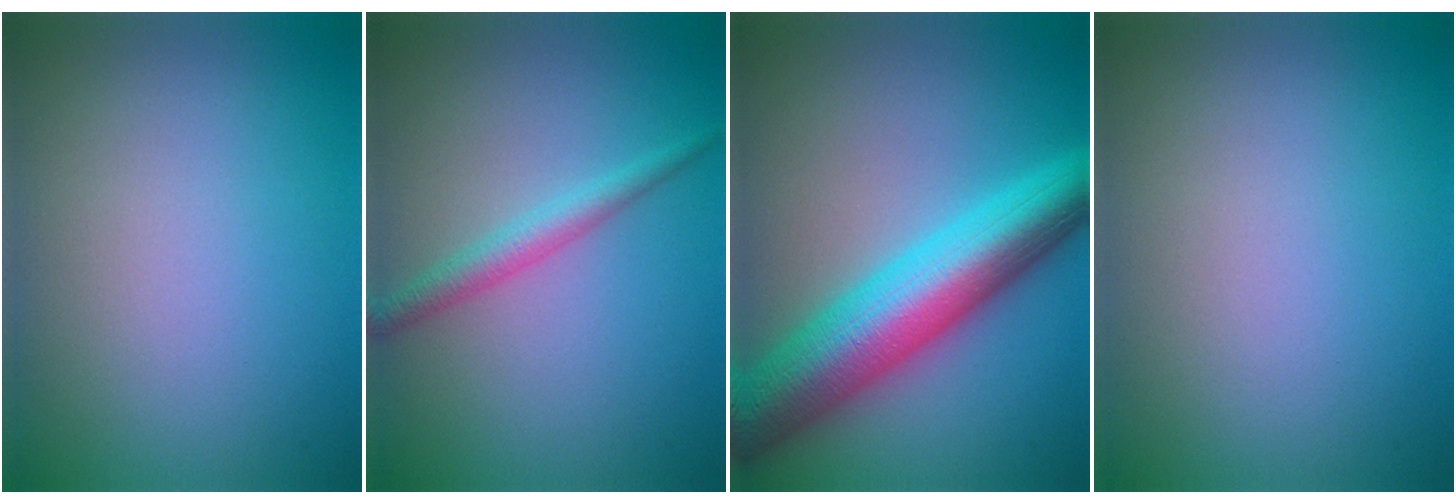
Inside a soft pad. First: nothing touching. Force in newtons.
{"total": 2.2, "press": 2.2, "slide": 0.0}
{"total": 10.3, "press": 10.3, "slide": 0.3}
{"total": 0.0}